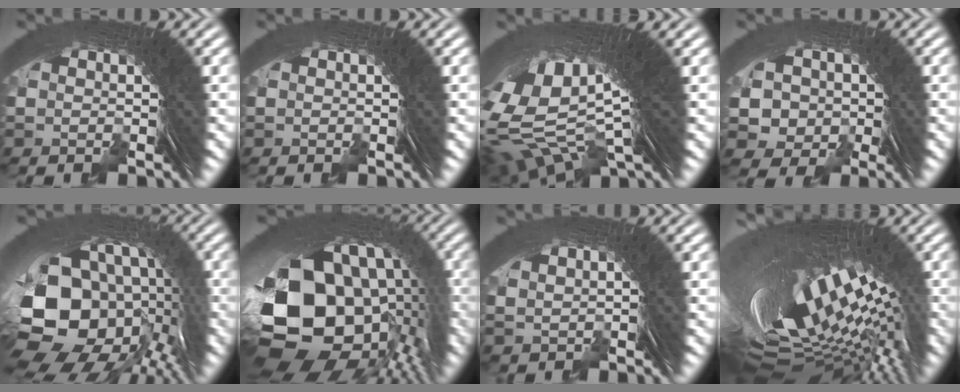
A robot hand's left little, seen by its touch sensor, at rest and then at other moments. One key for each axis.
{"total": 0.0}
{"total": 18.1, "fx": 4.2, "fy": 11.2, "fz": 13.5, "tx": -0.285, "ty": -0.034, "tz": 0.080}
{"total": 9.6, "fx": -2.3, "fy": 8.8, "fz": 3.0, "tx": -0.111, "ty": -0.060, "tz": -0.030}
{"total": 19.7, "fx": -3.4, "fy": 14.0, "fz": 13.4, "tx": -0.259, "ty": -0.067, "tz": -0.039}
{"total": 24.2, "fx": -3.7, "fy": 15.9, "fz": 17.8, "tx": -0.316, "ty": -0.066, "tz": -0.034}
{"total": 0.8, "fx": 0.4, "fy": 0.7, "fz": -0.3, "tx": -0.004, "ty": -0.008, "tz": 0.022}
{"total": 23.5, "fx": -0.8, "fy": 11.8, "fz": 20.3, "tx": -0.337, "ty": -0.027, "tz": 0.007}